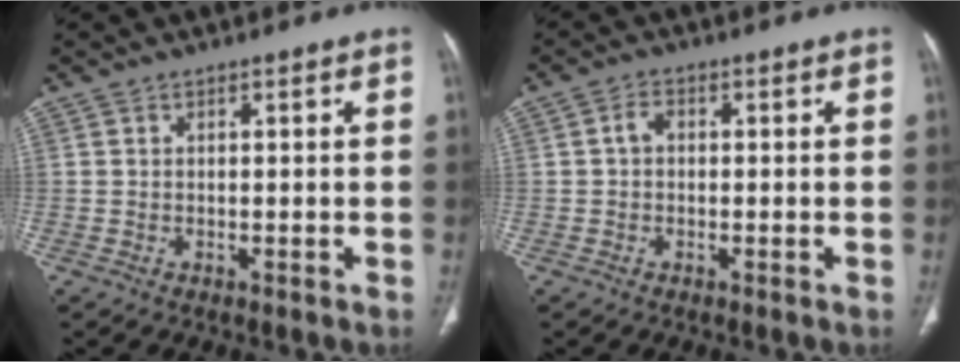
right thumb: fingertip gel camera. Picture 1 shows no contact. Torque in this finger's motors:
{"motor_torque": [-0.21, 0.12, 0.19, 0.26, 0.08]}